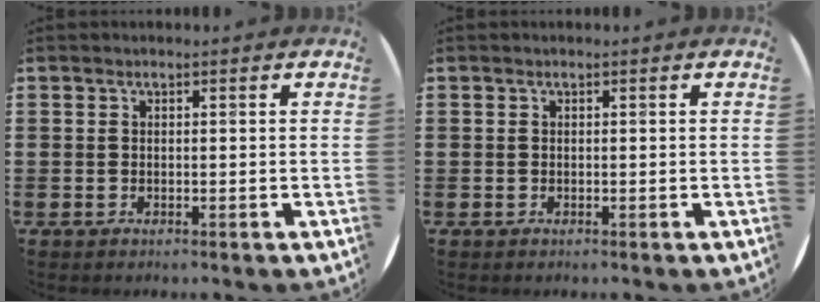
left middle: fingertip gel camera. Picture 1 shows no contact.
{"total": 0.0}